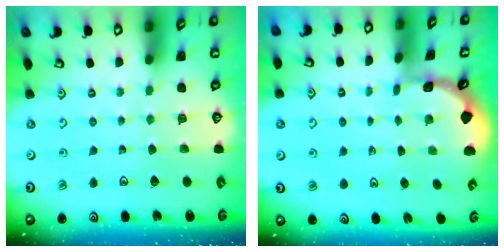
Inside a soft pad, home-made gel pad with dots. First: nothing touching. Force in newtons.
{"total": 0.5, "press": 0.5, "slide": 0.2}